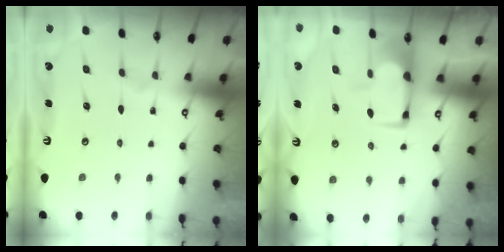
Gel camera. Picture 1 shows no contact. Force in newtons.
{"total": 2.4, "press": 2.3, "slide": 0.5}